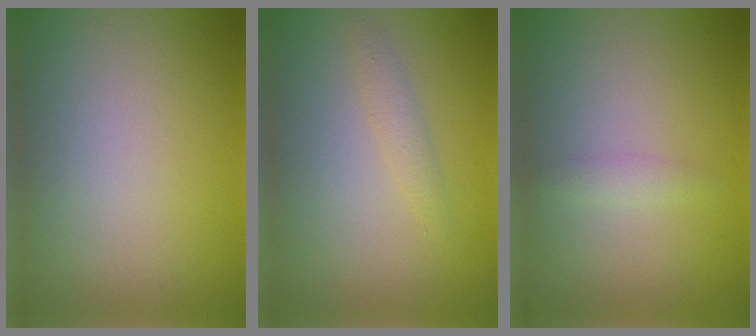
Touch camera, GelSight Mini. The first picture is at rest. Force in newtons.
{"total": 1.3, "press": 1.3, "slide": 0.1}
{"total": 1.0, "press": 1.0, "slide": 0.0}